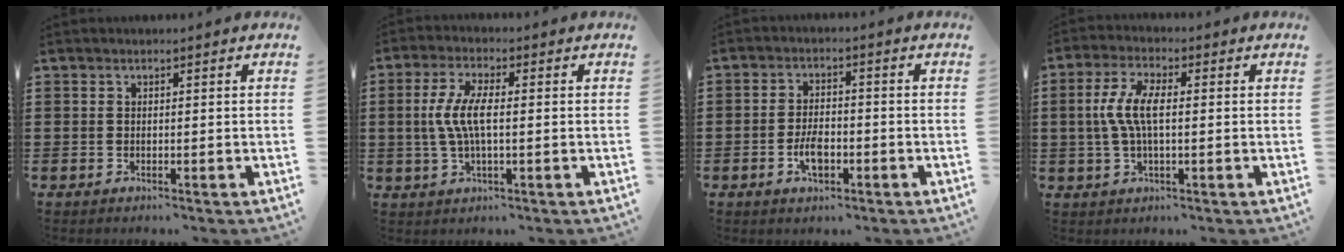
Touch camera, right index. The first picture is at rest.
{"total": 6.4, "force": [-0.2, 1.9, 6.1], "torque": [-0.137, -0.004, -0.013]}
{"total": 4.5, "force": [-1.6, 2.2, 3.6], "torque": [-0.076, 0.001, -0.032]}
{"total": 6.6, "force": [0.1, 2.3, 6.2], "torque": [-0.141, -0.002, -0.007]}